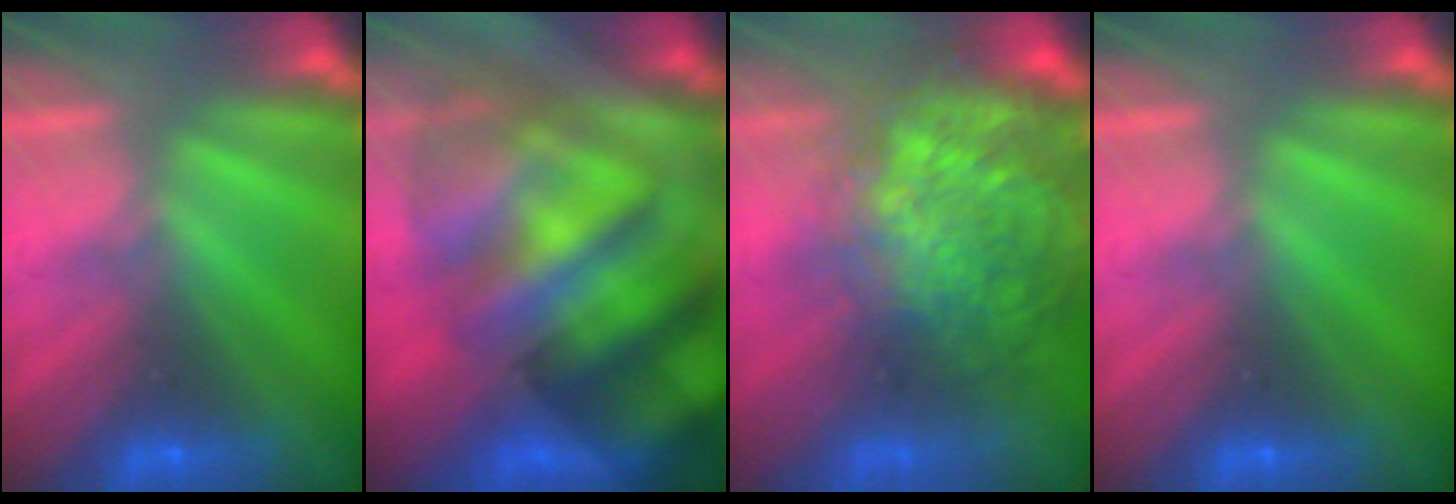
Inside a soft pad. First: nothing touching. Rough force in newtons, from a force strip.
{"total": 6.3}
{"total": 8.9}
{"total": 0.0}